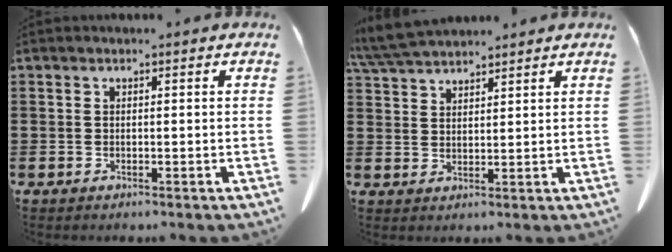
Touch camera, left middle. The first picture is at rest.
{"total": 5.7, "force": [5.2, 1.0, 2.0], "torque": [-0.056, -0.011, 0.099]}